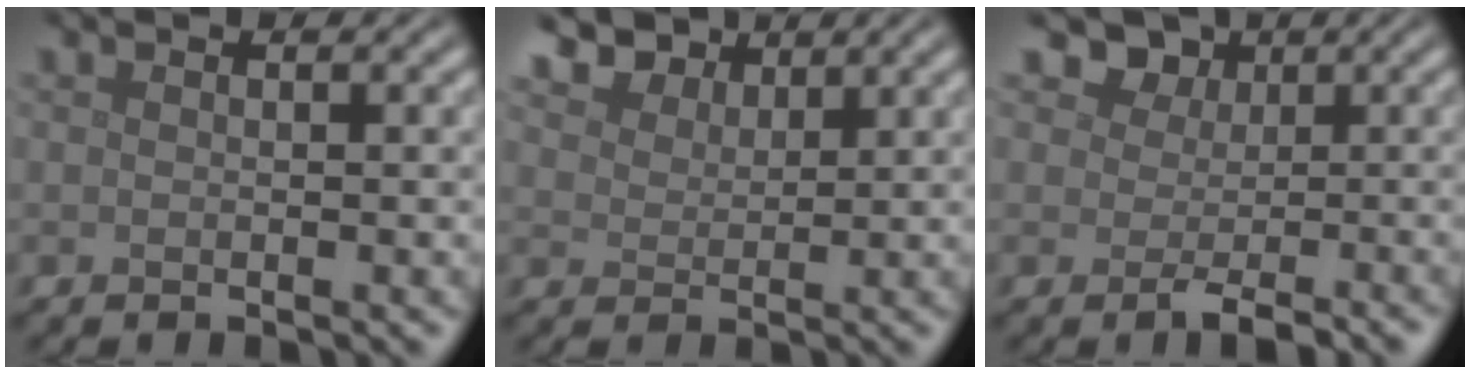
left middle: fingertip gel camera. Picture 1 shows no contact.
{"total": 4.8, "force": [4.0, 2.3, 1.5], "torque": [-0.049, -0.009, 0.079]}
{"total": 3.0, "force": [0.6, 2.4, 1.7], "torque": [-0.017, -0.004, 0.002]}